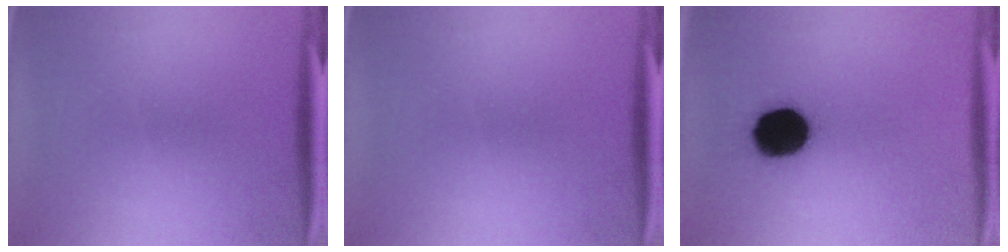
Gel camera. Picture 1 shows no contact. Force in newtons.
{"total": 0.0}
{"total": 15.7}